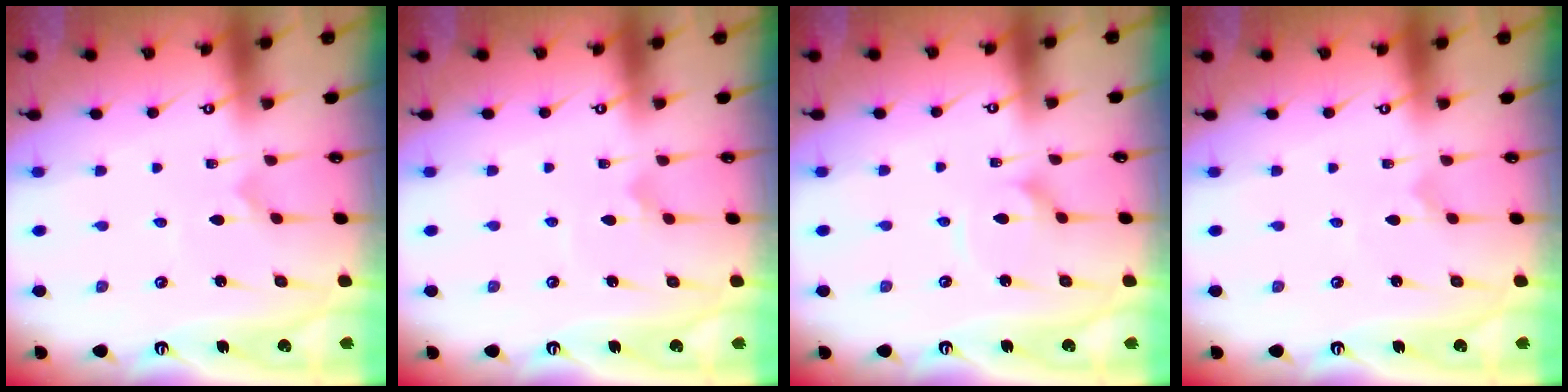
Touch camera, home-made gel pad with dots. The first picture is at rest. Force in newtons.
{"total": 4.9, "press": 4.8, "slide": 0.4}
{"total": 2.0, "press": 2.0, "slide": 0.3}
{"total": 0.0}